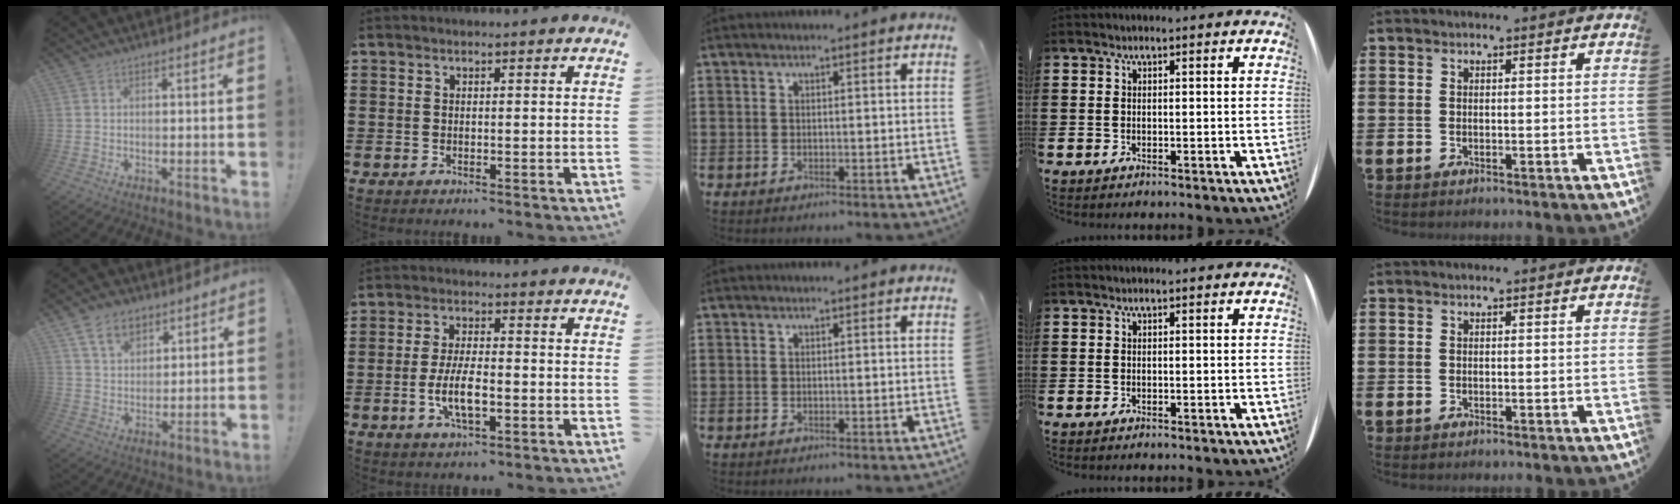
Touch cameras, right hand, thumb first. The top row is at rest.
{"thumb": {"total": 9.9, "force": [5.9, 6.4, 4.6], "torque": [-0.077, -0.021, 0.114]}, "index": {"total": 6.4, "force": [-1.8, 2.2, 5.7], "torque": [-0.123, -0.006, -0.037]}}